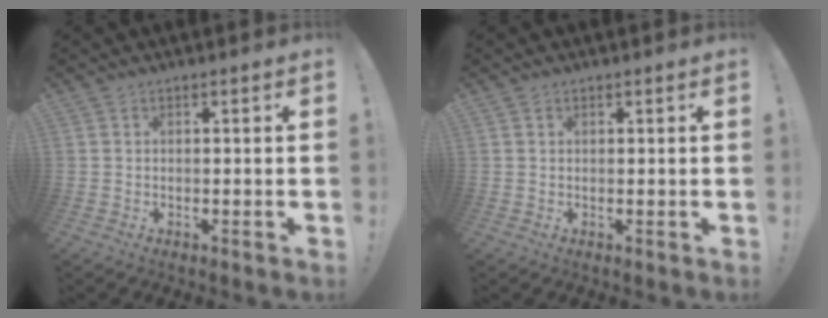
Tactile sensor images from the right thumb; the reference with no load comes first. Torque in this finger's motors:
{"motor_torque": [-0.06, -0.20, -0.28, 0.18, 0.01]}